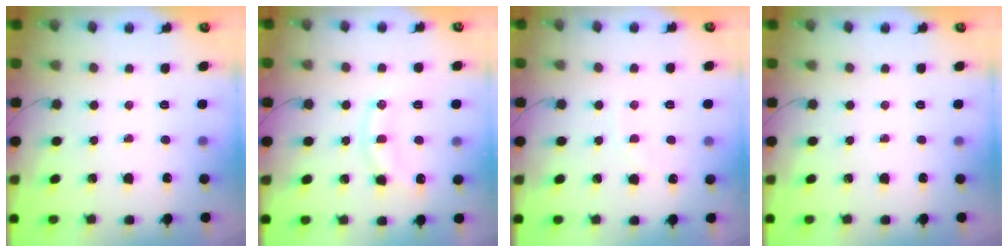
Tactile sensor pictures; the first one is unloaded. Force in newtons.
{"total": 11.4, "press": 11.4, "slide": 0.8}
{"total": 5.5, "press": 5.4, "slide": 1.1}
{"total": 0.0}